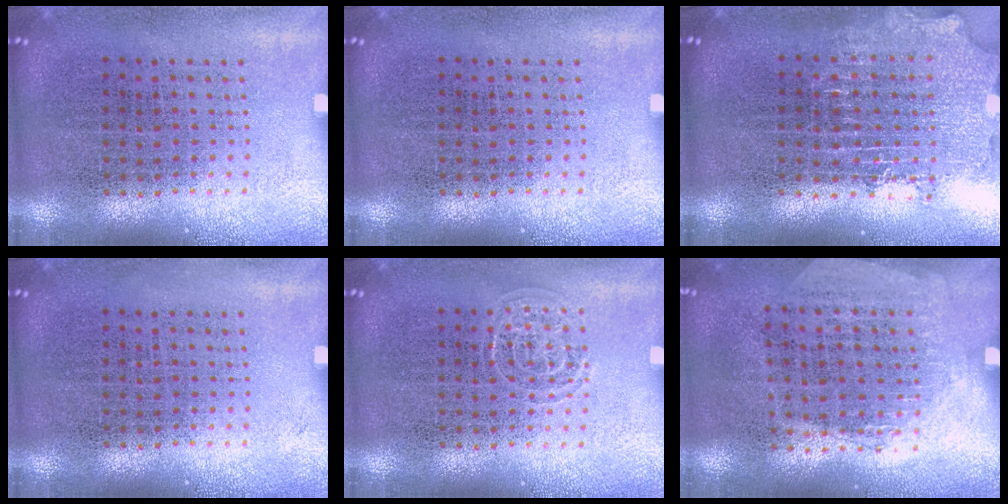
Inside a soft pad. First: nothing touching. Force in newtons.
{"total": 0.0}
{"total": 2.0, "press": 1.6, "slide": 1.2}
{"total": 0.0}
{"total": 1.3, "press": 1.3, "slide": 0.2}
{"total": 1.3, "press": 1.1, "slide": 0.7}